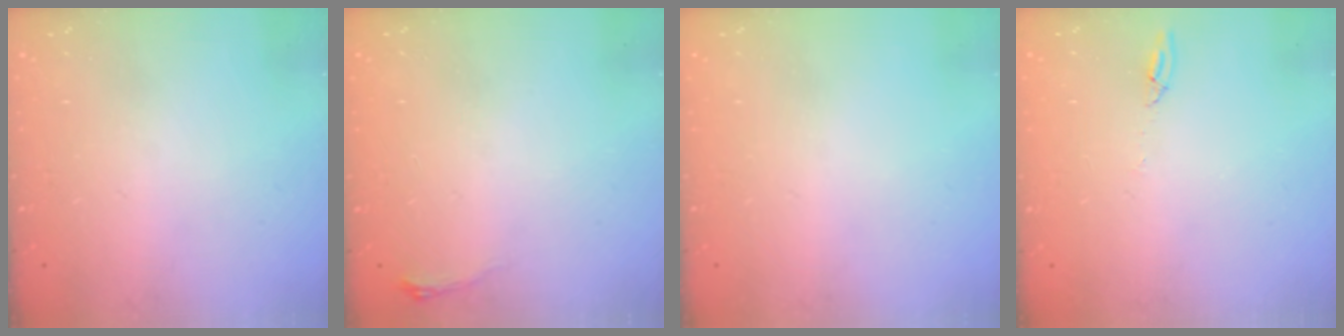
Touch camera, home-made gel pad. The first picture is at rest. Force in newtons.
{"total": 3.1, "press": 3.0, "slide": 0.9}
{"total": 0.0}
{"total": 3.5, "press": 3.5, "slide": 0.4}